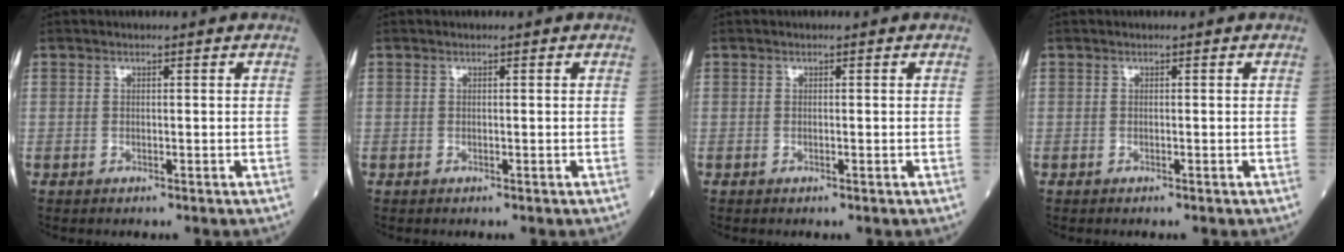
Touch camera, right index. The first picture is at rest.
{"total": 0.0}
{"total": 0.0}
{"total": 0.0}